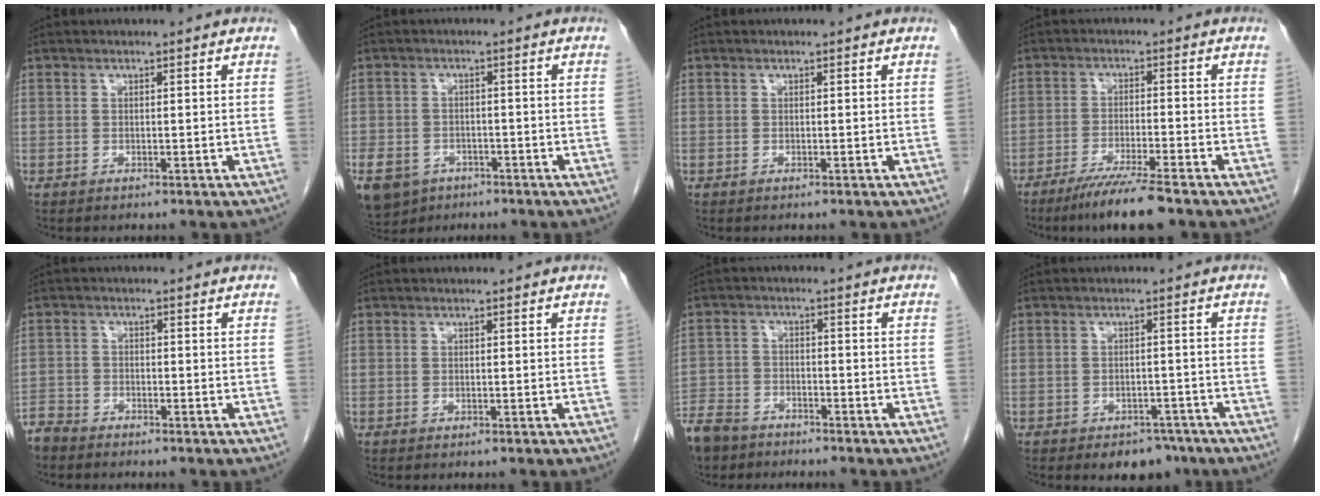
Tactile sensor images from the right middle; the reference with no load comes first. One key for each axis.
{"total": 13.2, "fx": -7.5, "fy": 9.5, "fz": 5.1, "tx": -0.146, "ty": -0.009, "tz": -0.109}
{"total": 0.0}
{"total": 7.8, "fx": -5.9, "fy": -0.2, "fz": 5.1, "tx": -0.089, "ty": -0.022, "tz": -0.104}
{"total": 3.3, "fx": -3.2, "fy": 1.0, "fz": 0.0, "tx": 0.002, "ty": -0.004, "tz": -0.064}
{"total": 0.0}
{"total": 10.5, "fx": -8.2, "fy": 5.4, "fz": 3.5, "tx": -0.090, "ty": -0.009, "tz": -0.145}
{"total": 5.0, "fx": -3.7, "fy": 2.8, "fz": 1.9, "tx": -0.018, "ty": 0.004, "tz": -0.047}